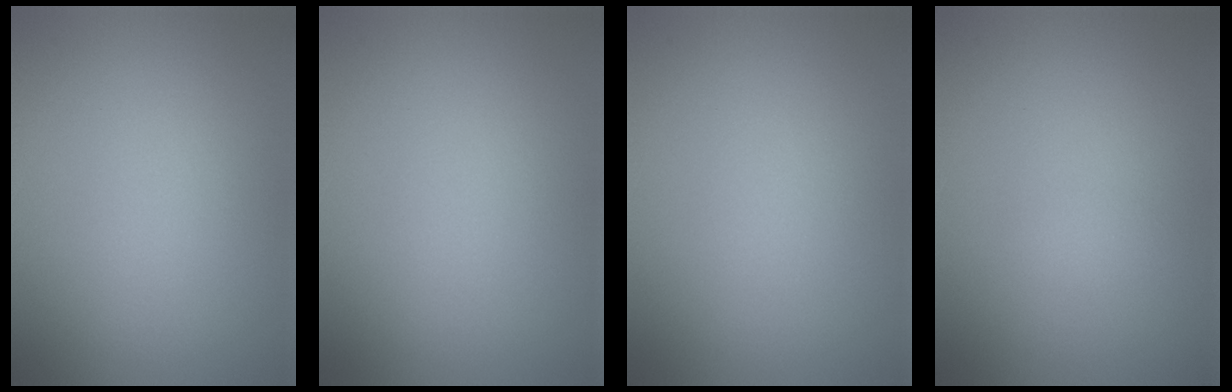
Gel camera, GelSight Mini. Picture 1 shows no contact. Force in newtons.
{"total": 0.0}
{"total": 0.0}
{"total": 0.5, "press": 0.5, "slide": 0.1}